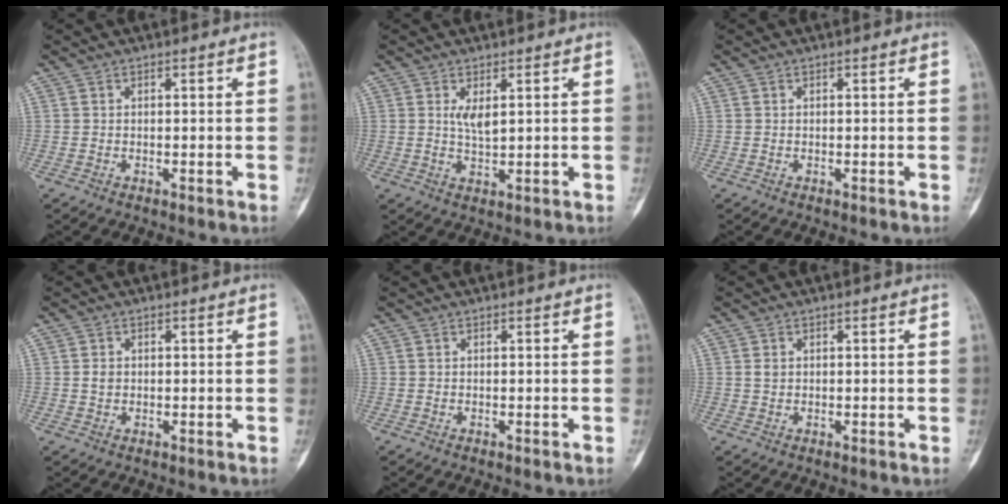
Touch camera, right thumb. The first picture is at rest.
{"total": 2.9, "force": [1.0, 1.0, 2.6], "torque": [-0.047, -0.011, 0.022]}
{"total": 0.0}
{"total": 1.4, "force": [0.1, 1.2, 0.8], "torque": [-0.012, 0.002, 0.003]}
{"total": 0.0}
{"total": 1.1, "force": [0.2, 0.9, 0.6], "torque": [-0.011, 0.001, 0.006]}